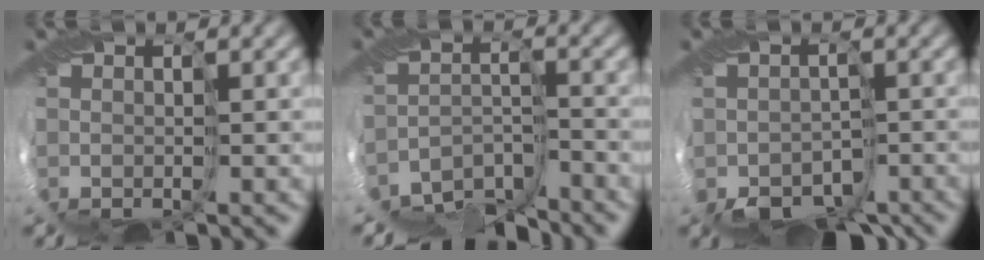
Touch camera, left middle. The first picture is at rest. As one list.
[{"total": 7.9, "force": [-7.7, 1.1, 0.6], "torque": [-0.004, -0.009, -0.140]}, {"total": 4.7, "force": [-3.8, 2.6, 1.1], "torque": [-0.010, -0.022, -0.060]}]